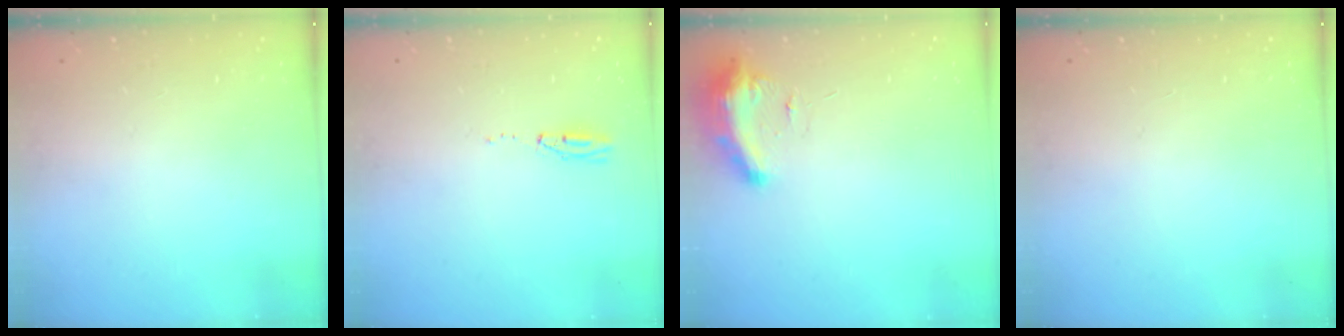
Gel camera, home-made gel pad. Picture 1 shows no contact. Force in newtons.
{"total": 4.2, "press": 2.6, "slide": 3.3}
{"total": 9.3, "press": 9.2, "slide": 0.9}
{"total": 0.0}